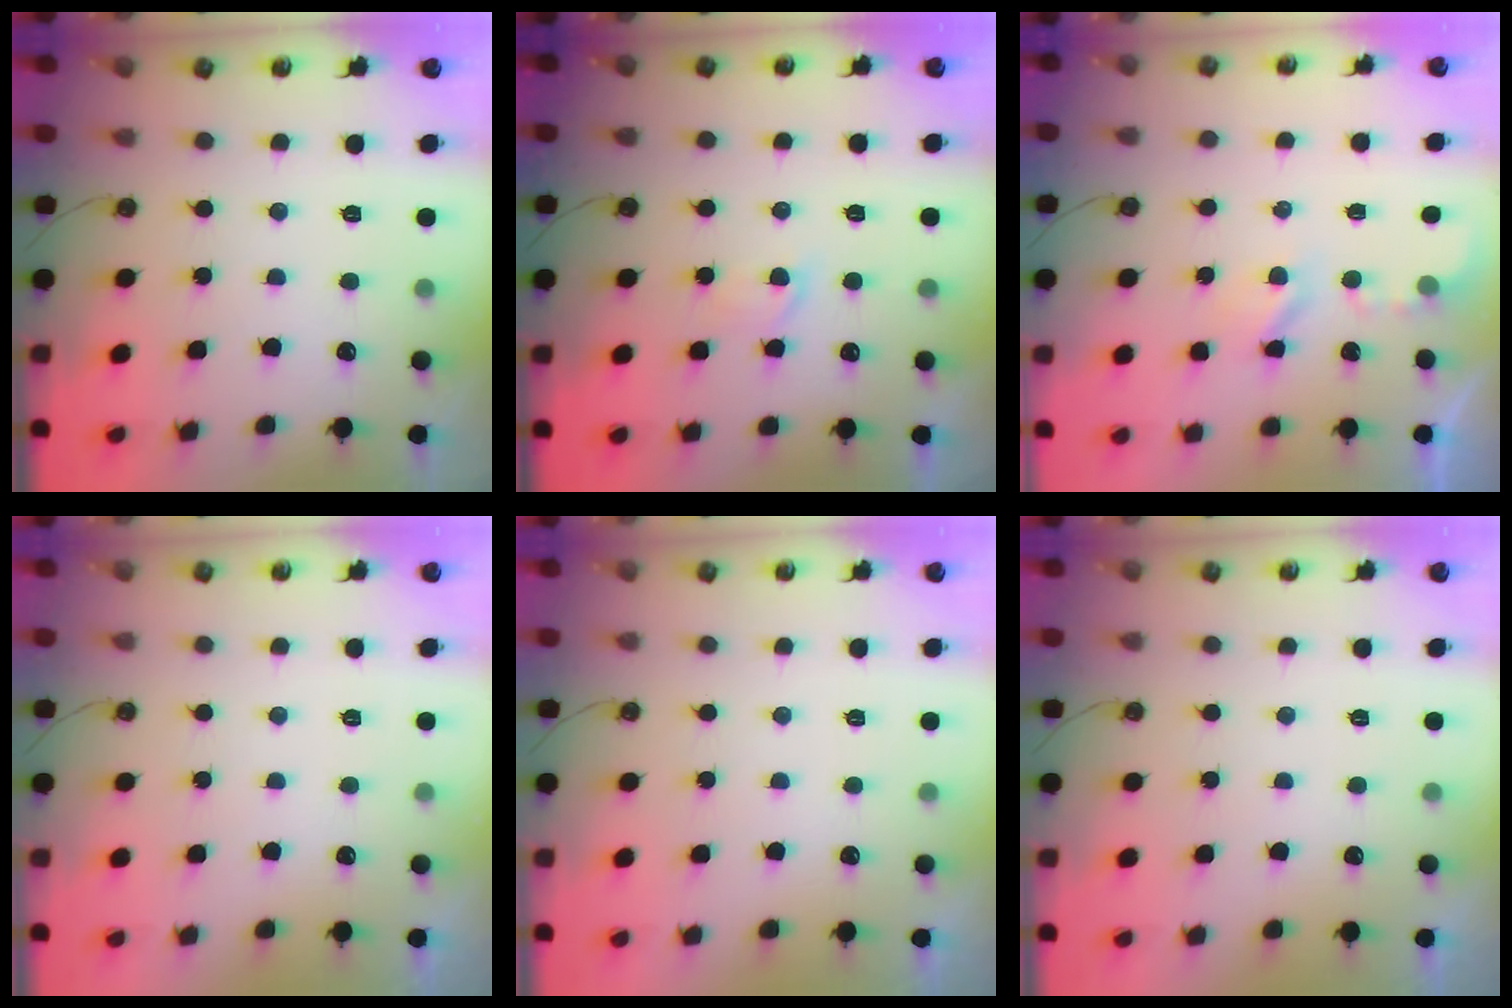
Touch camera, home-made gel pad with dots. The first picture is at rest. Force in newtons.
{"total": 1.6, "press": 1.6, "slide": 0.3}
{"total": 2.7, "press": 2.7, "slide": 0.5}
{"total": 0.0}
{"total": 0.0}
{"total": 0.0}